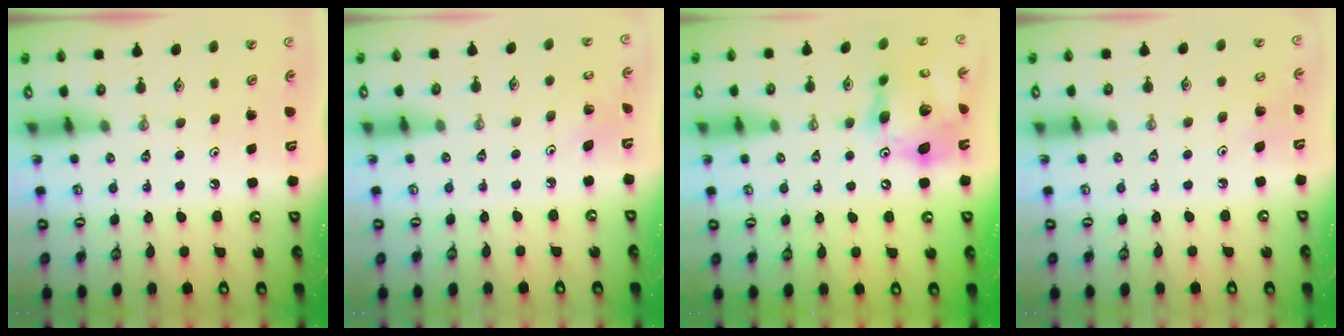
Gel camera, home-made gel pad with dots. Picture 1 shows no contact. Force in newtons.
{"total": 2.8, "press": 2.8, "slide": 0.2}
{"total": 16.9, "press": 16.9, "slide": 1.7}
{"total": 4.9, "press": 4.9, "slide": 0.3}